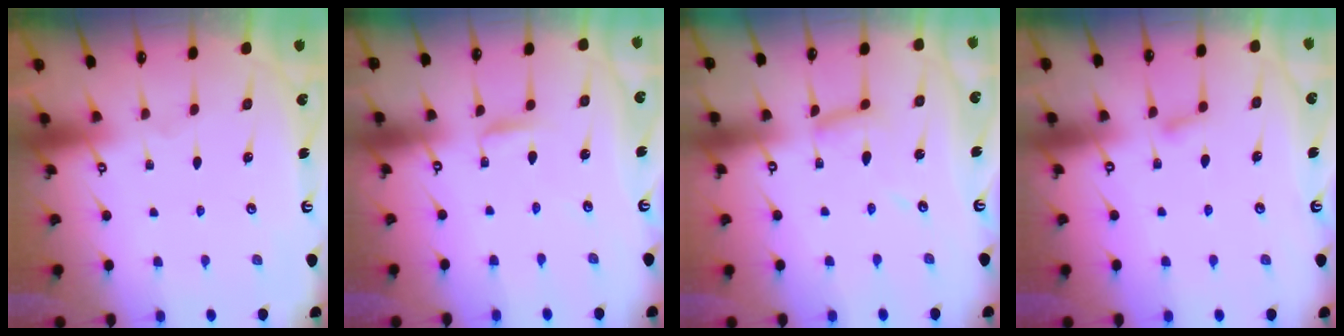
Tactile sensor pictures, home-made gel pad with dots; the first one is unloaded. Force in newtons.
{"total": 3.0, "press": 3.0, "slide": 0.3}
{"total": 6.2, "press": 6.2, "slide": 0.3}
{"total": 5.4, "press": 5.4, "slide": 0.8}